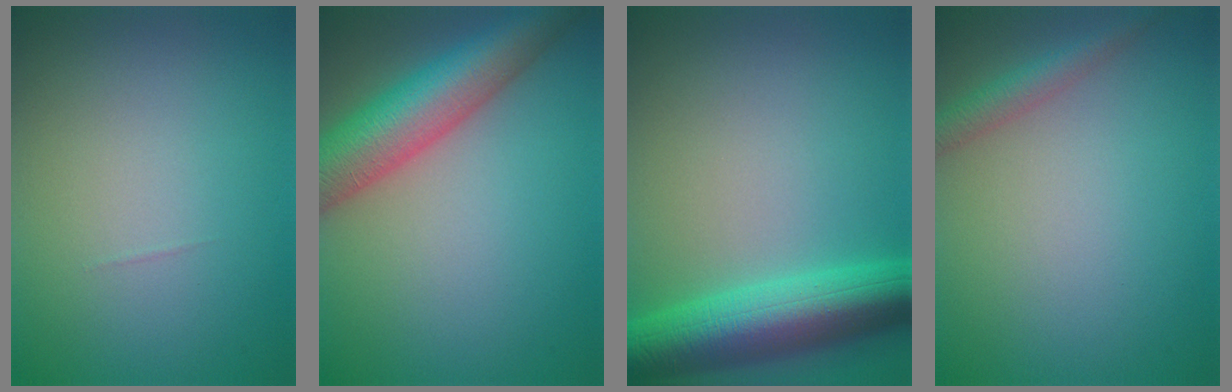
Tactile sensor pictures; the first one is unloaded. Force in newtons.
{"total": 8.2, "press": 8.2, "slide": 0.5}
{"total": 8.7, "press": 8.7, "slide": 0.3}
{"total": 2.2, "press": 2.2, "slide": 0.1}